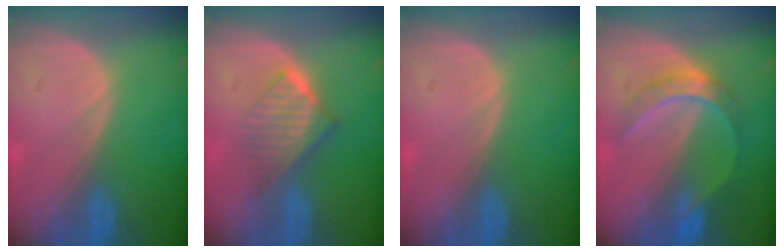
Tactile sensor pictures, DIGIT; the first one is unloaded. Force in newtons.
{"total": 6.5, "press": 5.5, "slide": 3.4}
{"total": 0.0}
{"total": 5.8, "press": 5.6, "slide": 1.2}